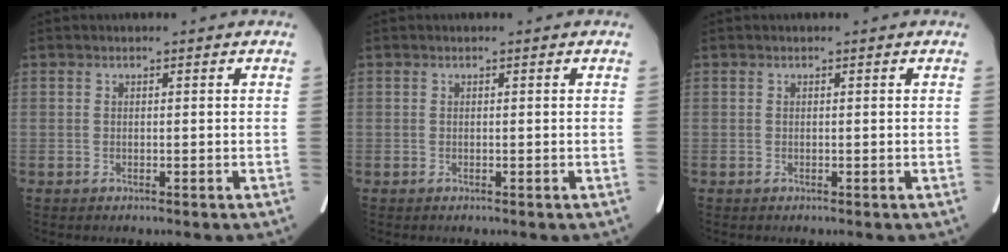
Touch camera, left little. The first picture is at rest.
{"total": 0.0}
{"total": 0.0}